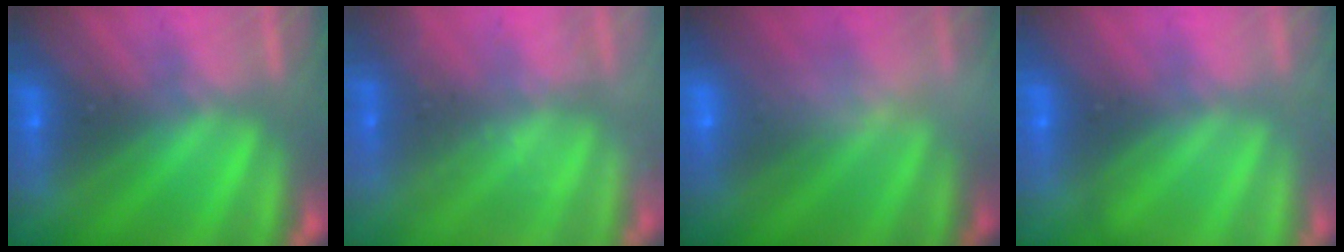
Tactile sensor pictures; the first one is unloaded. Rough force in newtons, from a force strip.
{"total": 2.4}
{"total": 2.4}
{"total": 2.1}